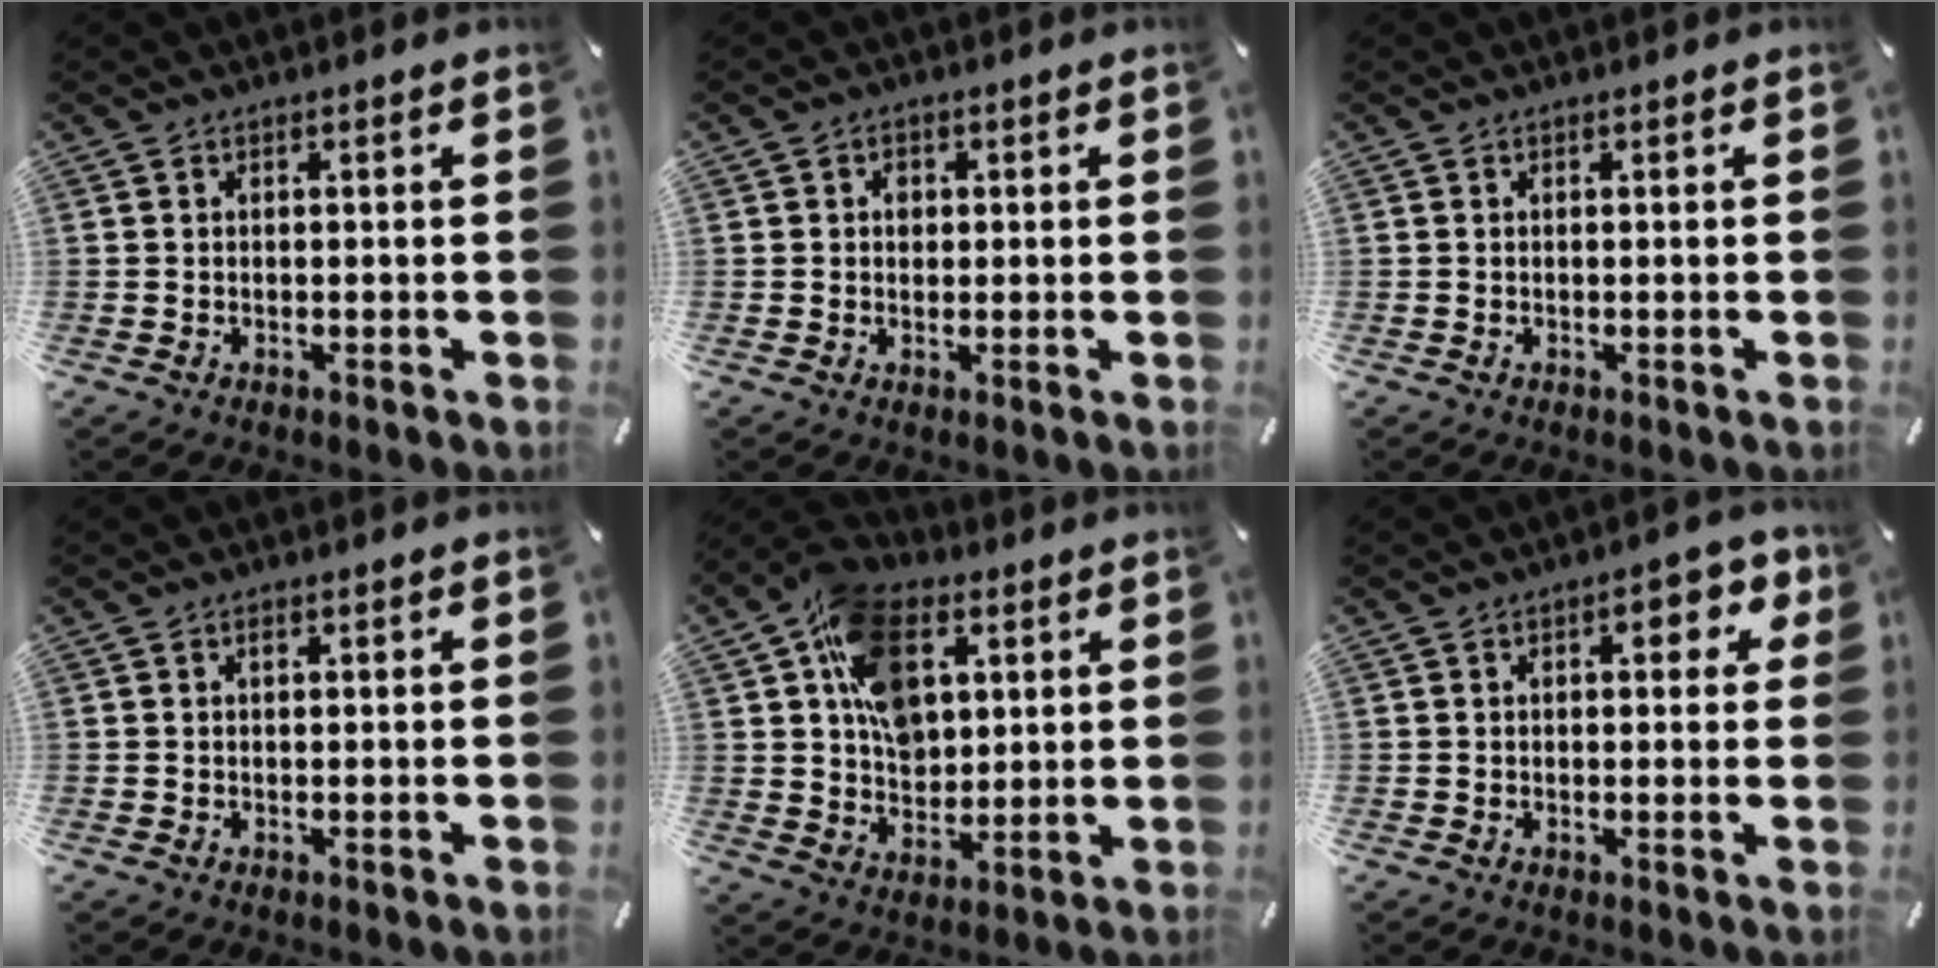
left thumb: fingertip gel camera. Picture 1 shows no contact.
{"total": 2.1, "force": [0.2, 1.8, 1.0], "torque": [-0.005, 0.001, -0.003]}
{"total": 0.0}
{"total": 0.7, "force": [0.2, 0.3, 0.5], "torque": [-0.011, 0.002, 0.004]}
{"total": 14.7, "force": [5.0, 10.6, 8.9], "torque": [-0.153, 0.002, 0.093]}
{"total": 6.3, "force": [2.0, 3.2, 5.0], "torque": [-0.061, -0.002, 0.026]}